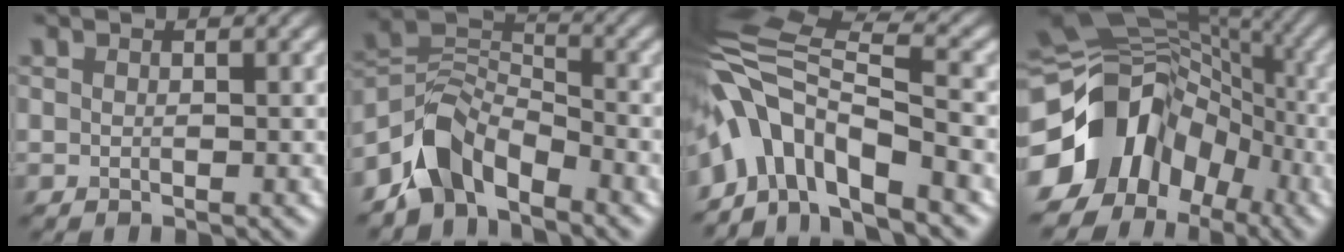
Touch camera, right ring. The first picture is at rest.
{"total": 5.6, "force": [-4.1, 2.9, 2.4], "torque": [-0.036, 0.005, -0.090]}
{"total": 10.1, "force": [-5.0, 4.6, 7.5], "torque": [-0.134, 0.017, -0.099]}
{"total": 12.6, "force": [-4.4, 9.9, 6.6], "torque": [-0.116, 0.000, -0.084]}